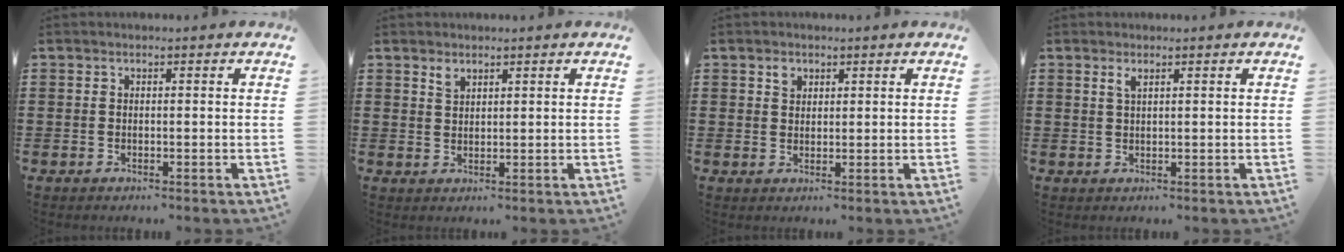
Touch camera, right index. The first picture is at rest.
{"total": 1.7, "force": [1.4, 0.8, 0.5], "torque": [-0.004, -0.001, 0.025]}
{"total": 1.7, "force": [1.1, 1.2, 0.5], "torque": [-0.006, 0.000, 0.020]}
{"total": 1.4, "force": [0.8, 0.3, 1.1], "torque": [-0.023, 0.003, 0.013]}